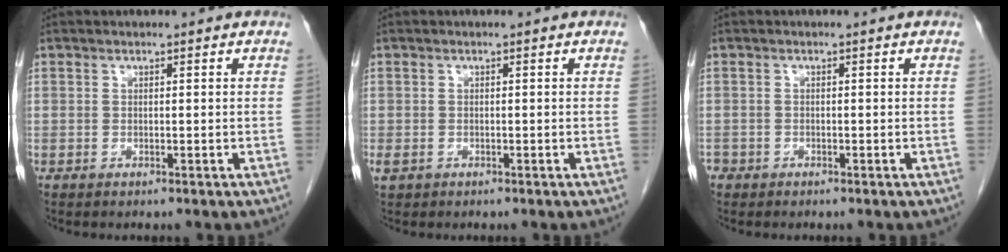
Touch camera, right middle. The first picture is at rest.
{"total": 1.2, "force": [-0.5, 1.0, 0.6], "torque": [-0.016, 0.001, -0.003]}
{"total": 1.7, "force": [-1.2, 1.2, 0.3], "torque": [-0.012, 0.001, -0.023]}